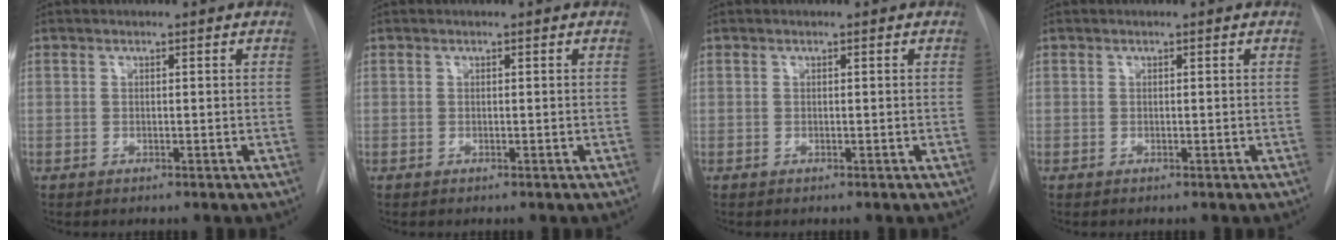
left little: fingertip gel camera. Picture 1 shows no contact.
{"total": 0.0}
{"total": 0.0}
{"total": 0.0}